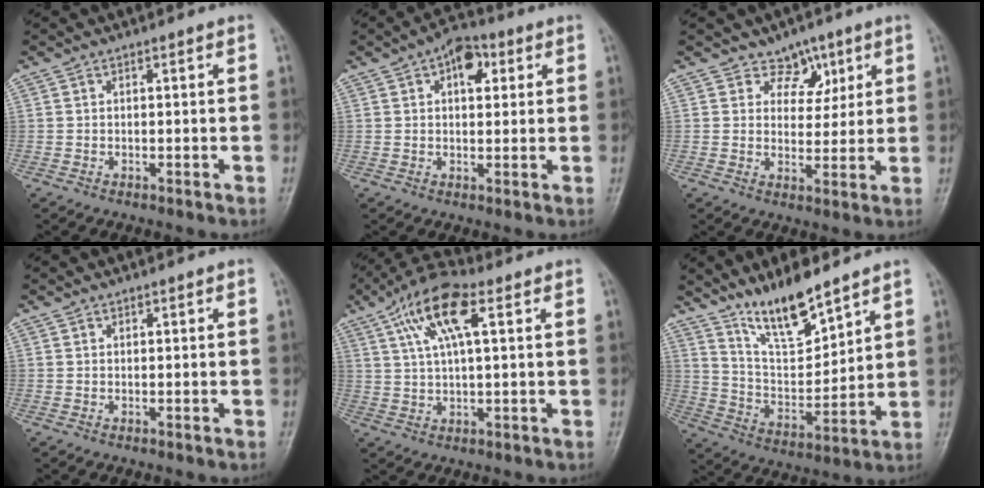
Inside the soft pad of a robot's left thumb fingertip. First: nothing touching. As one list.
[{"total": 6.9, "force": [2.6, 4.0, 4.9], "torque": [-0.047, 0.004, 0.032]}, {"total": 5.1, "force": [3.3, 3.8, 1.1], "torque": [0.020, -0.018, 0.052]}, {"total": 0.0}, {"total": 11.0, "force": [4.4, 3.6, 9.4], "torque": [-0.182, 0.011, 0.078]}, {"total": 11.9, "force": [9.5, 3.0, 6.6], "torque": [-0.098, -0.072, 0.186]}]